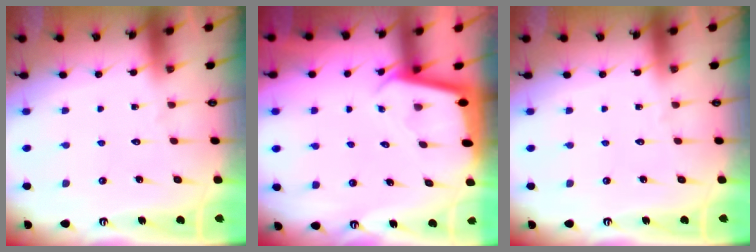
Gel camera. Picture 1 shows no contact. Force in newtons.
{"total": 1.8, "press": 1.7, "slide": 0.2}
{"total": 0.0}